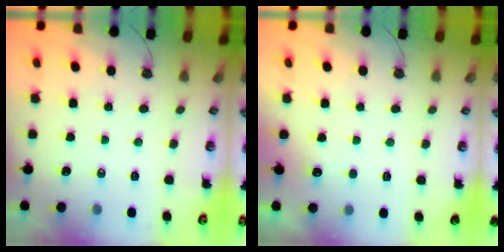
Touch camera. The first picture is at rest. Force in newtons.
{"total": 4.4, "press": 4.2, "slide": 1.2}